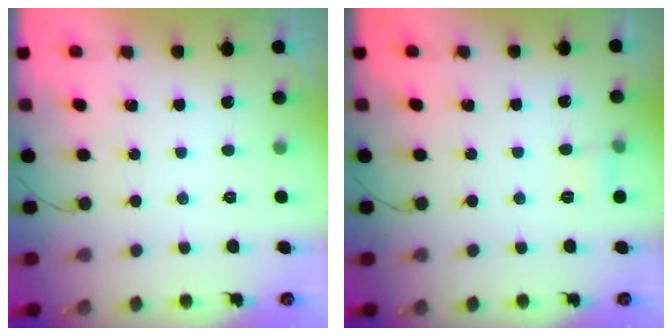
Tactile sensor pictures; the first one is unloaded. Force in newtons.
{"total": 4.5, "press": 4.3, "slide": 1.2}